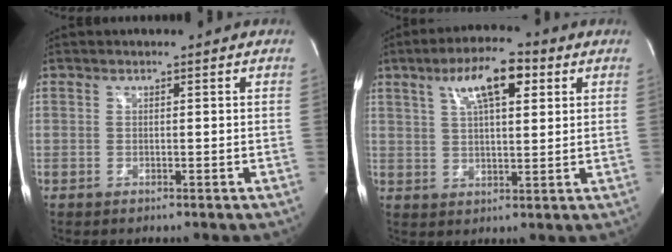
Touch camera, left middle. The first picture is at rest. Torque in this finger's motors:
{"motor_torque": [0.42, 0.02, 0.13, 0.06]}